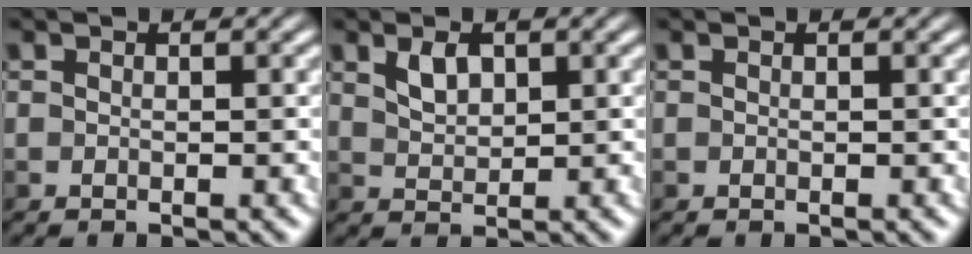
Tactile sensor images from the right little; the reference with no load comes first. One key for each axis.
{"total": 1.6, "fx": 0.5, "fy": 0.9, "fz": 1.2, "tx": -0.032, "ty": 0.001, "tz": 0.014}
{"total": 0.0}